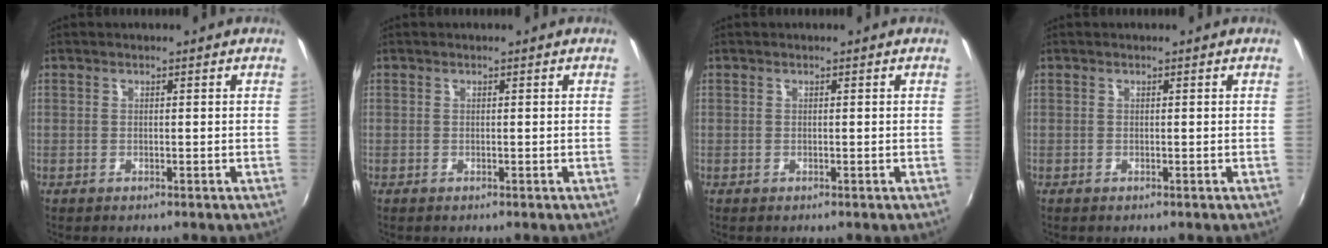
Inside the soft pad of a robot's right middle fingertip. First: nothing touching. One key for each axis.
{"total": 0.0}
{"total": 0.0}
{"total": 0.0}